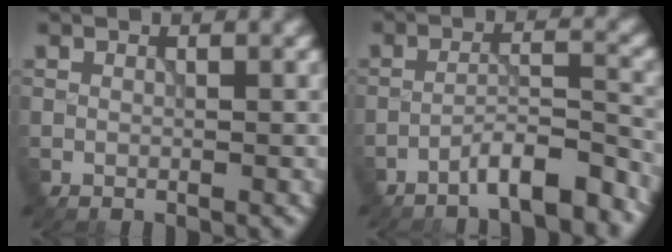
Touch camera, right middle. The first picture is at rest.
{"total": 5.1, "force": [-4.0, 0.9, 3.1], "torque": [-0.044, 0.012, -0.068]}